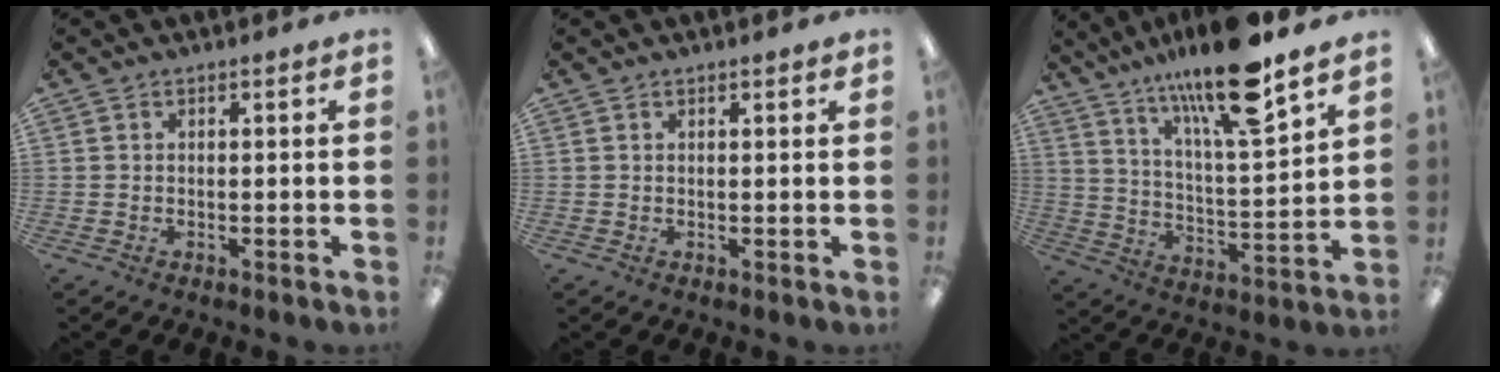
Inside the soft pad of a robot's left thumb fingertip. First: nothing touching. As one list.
[{"total": 0.9, "force": [0.7, 0.1, 0.5], "torque": [-0.010, 0.001, 0.013]}, {"total": 17.7, "force": [14.0, 3.0, 10.4], "torque": [-0.184, -0.087, 0.230]}]